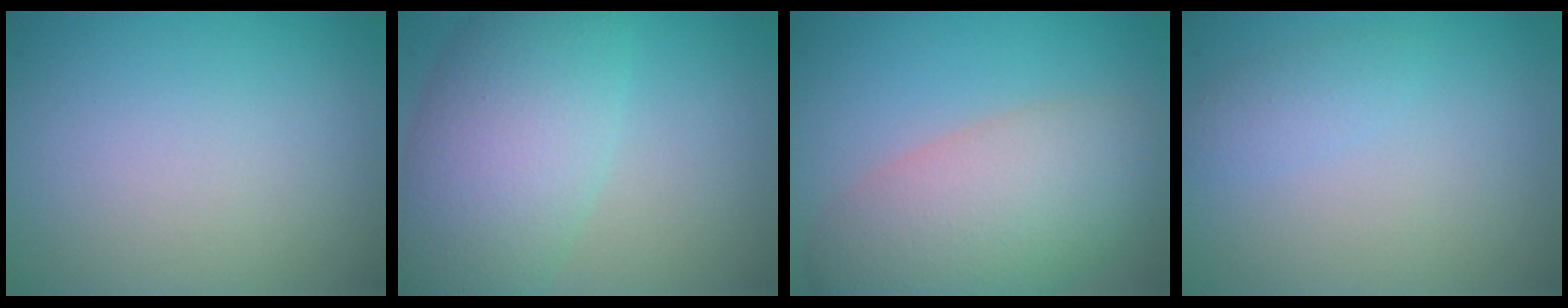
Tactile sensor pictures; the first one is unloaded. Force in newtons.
{"total": 8.2, "press": 8.2, "slide": 0.4}
{"total": 8.0, "press": 8.0, "slide": 0.6}
{"total": 1.3, "press": 1.3, "slide": 0.0}